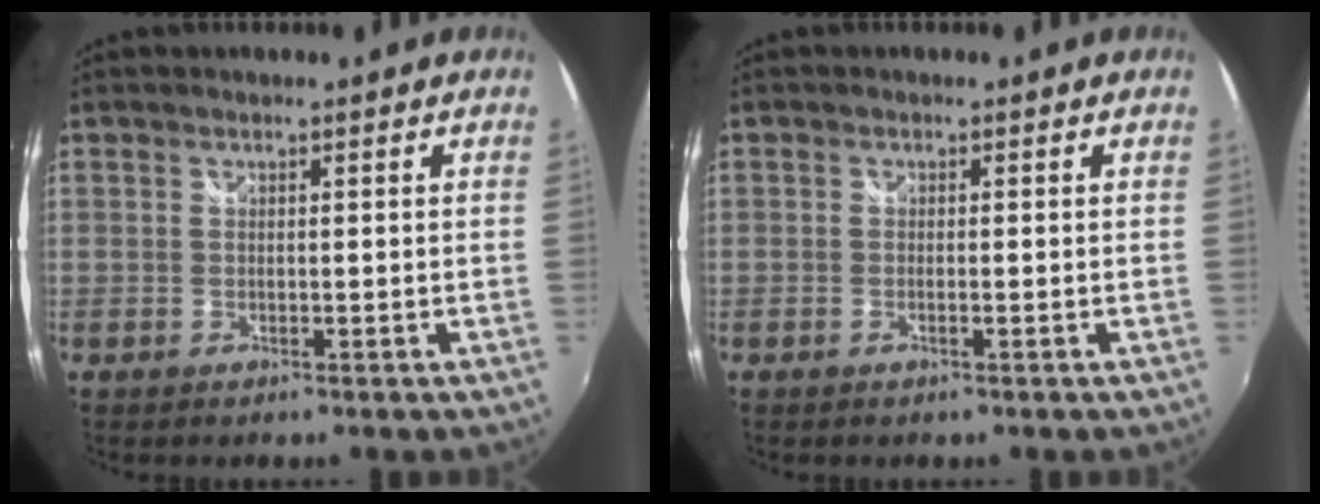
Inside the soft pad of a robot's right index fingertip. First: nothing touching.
{"total": 0.8, "force": [-0.4, -0.2, 0.6], "torque": [-0.011, 0.001, -0.008]}